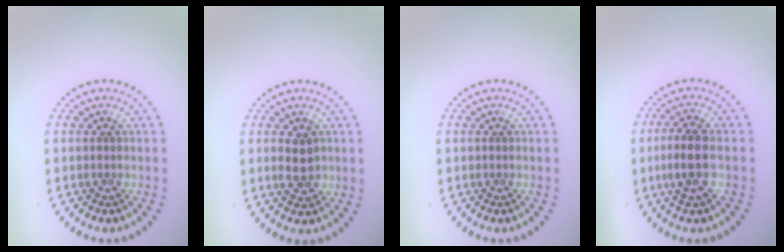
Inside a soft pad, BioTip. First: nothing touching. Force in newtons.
{"total": 2.5, "press": 2.5, "slide": 0.2}
{"total": 0.0}
{"total": 3.1, "press": 3.0, "slide": 0.9}